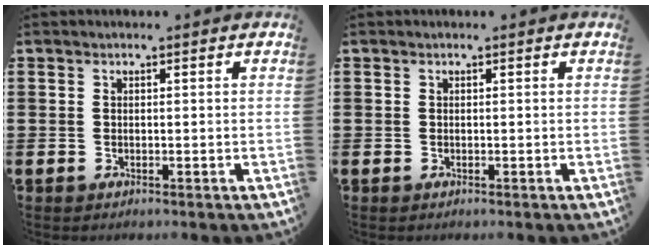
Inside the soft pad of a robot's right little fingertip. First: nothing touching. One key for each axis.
{"total": 0.0}